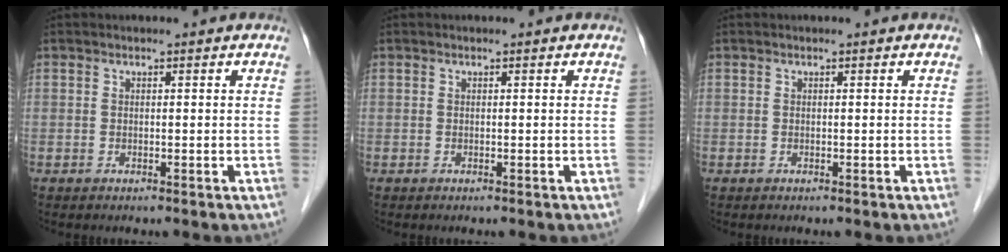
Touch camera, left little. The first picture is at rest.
{"total": 0.0}
{"total": 0.0}